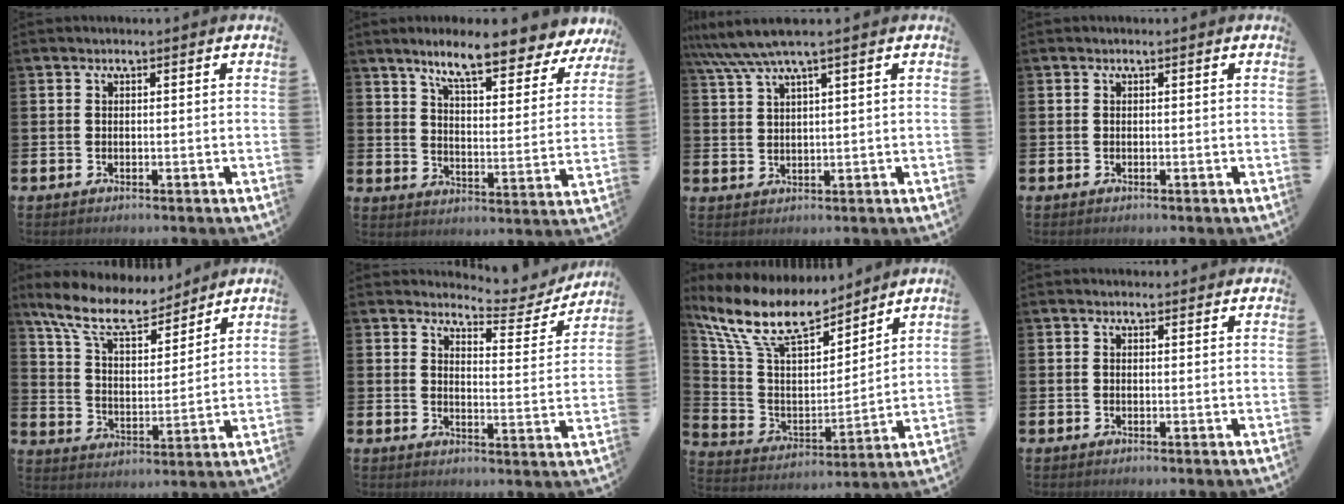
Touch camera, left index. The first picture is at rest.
{"total": 9.3, "force": [8.3, 1.1, 4.1], "torque": [-0.093, -0.053, 0.141]}
{"total": 5.2, "force": [3.9, 0.2, 3.4], "torque": [-0.076, -0.005, 0.070]}
{"total": 0.0}
{"total": 10.5, "force": [9.2, 3.1, 4.1], "torque": [-0.114, -0.051, 0.164]}
{"total": 4.9, "force": [4.7, 0.9, 1.0], "torque": [-0.018, -0.040, 0.075]}
{"total": 12.2, "force": [10.4, 4.0, 4.9], "torque": [-0.150, -0.059, 0.185]}
{"total": 0.6, "force": [0.6, 0.2, 0.1], "torque": [0.007, -0.001, 0.009]}